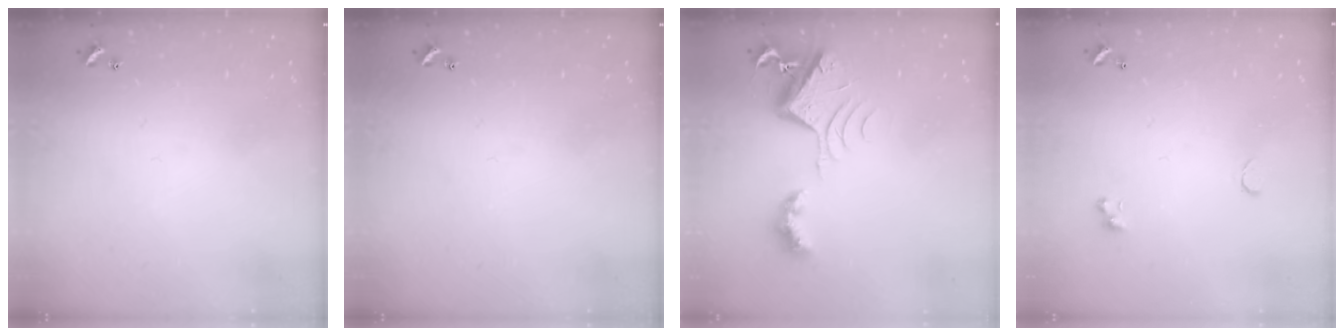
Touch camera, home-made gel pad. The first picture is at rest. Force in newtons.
{"total": 0.0}
{"total": 7.6, "press": 7.5, "slide": 1.0}
{"total": 0.6, "press": 0.4, "slide": 0.4}